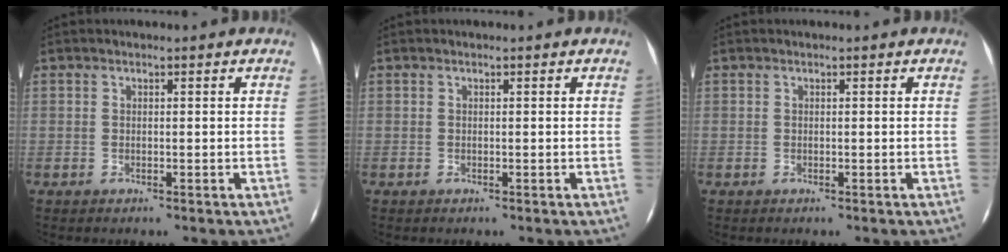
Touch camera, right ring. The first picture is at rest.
{"total": 0.0}
{"total": 0.0}